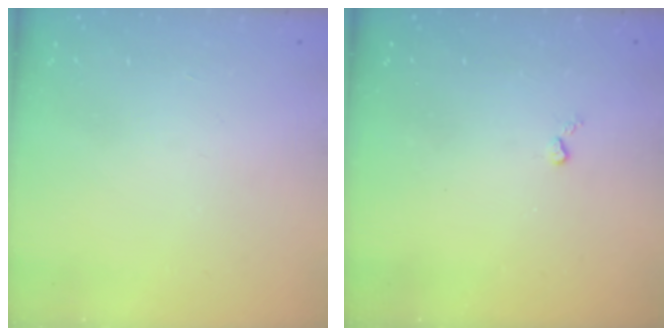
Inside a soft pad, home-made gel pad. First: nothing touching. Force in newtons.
{"total": 2.6, "press": 2.6, "slide": 0.5}